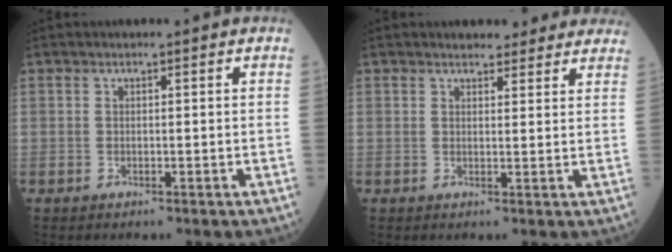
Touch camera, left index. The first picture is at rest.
{"total": 6.9, "force": [6.4, 2.3, 1.4], "torque": [0.001, 0.008, 0.062]}